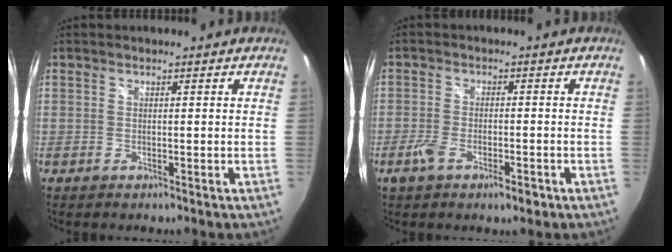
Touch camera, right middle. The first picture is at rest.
{"total": 5.6, "force": [-3.1, 2.2, 4.1], "torque": [-0.097, -0.007, -0.057]}